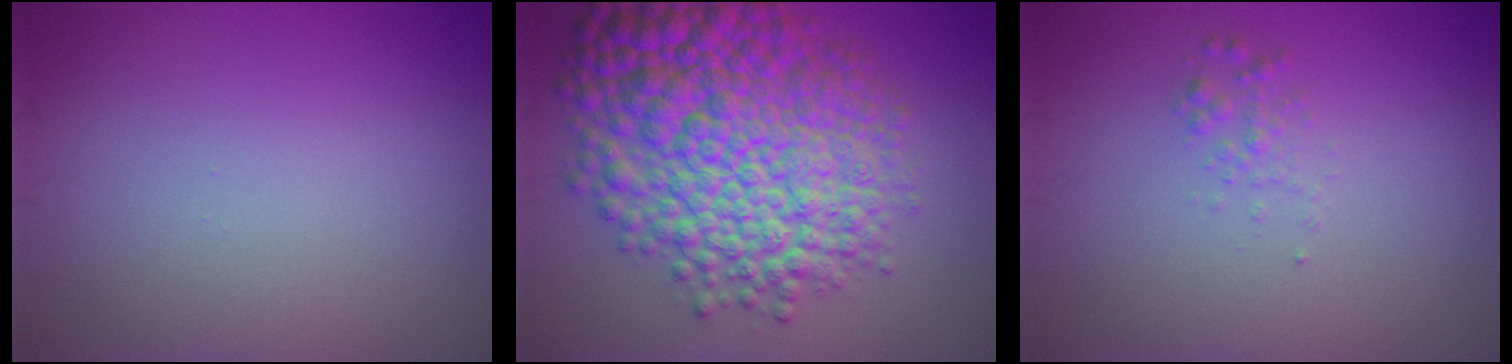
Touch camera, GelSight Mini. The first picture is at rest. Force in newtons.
{"total": 12.8, "press": 12.8, "slide": 0.2}
{"total": 1.0, "press": 1.0, "slide": 0.0}